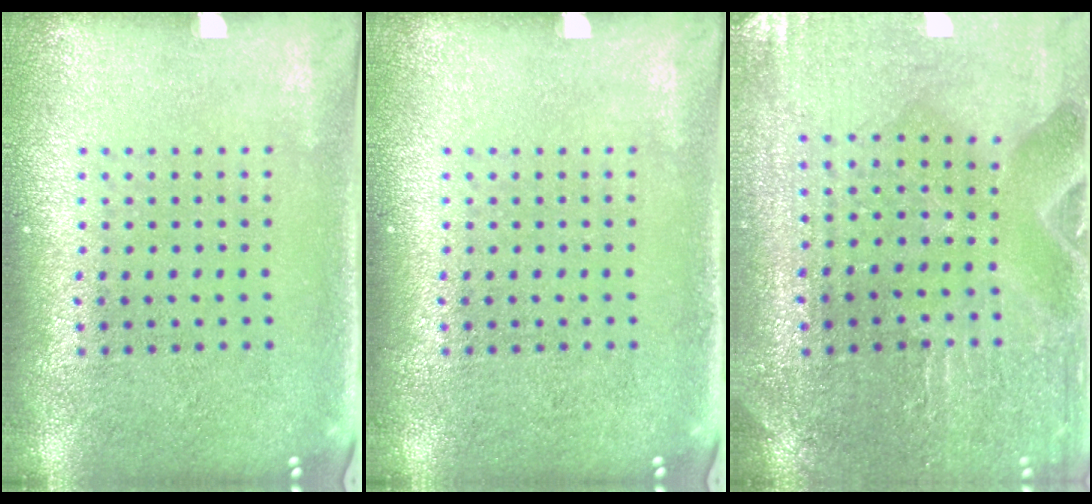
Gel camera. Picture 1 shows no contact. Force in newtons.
{"total": 0.0}
{"total": 0.8, "press": 0.8, "slide": 0.2}